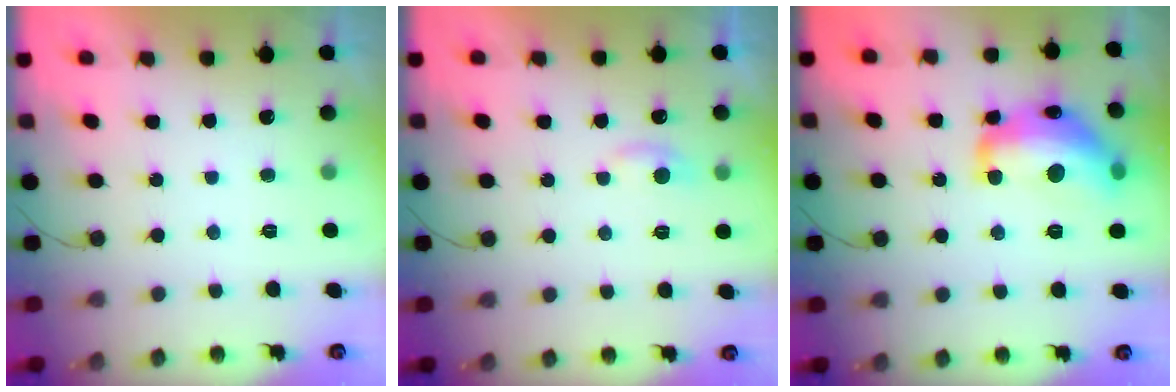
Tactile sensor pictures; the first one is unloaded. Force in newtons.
{"total": 4.6, "press": 4.5, "slide": 0.6}
{"total": 18.6, "press": 18.6, "slide": 1.0}